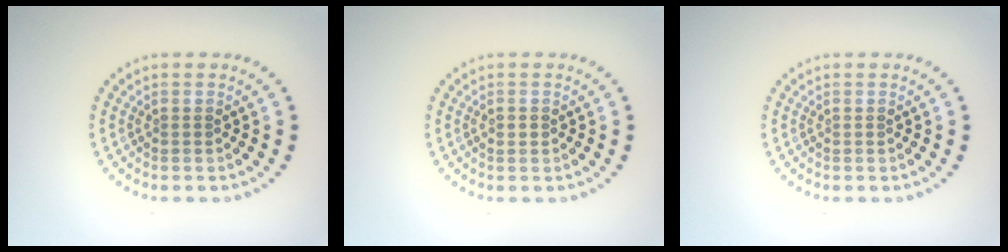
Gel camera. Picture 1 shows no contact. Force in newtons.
{"total": 1.0, "press": 1.0, "slide": 0.1}
{"total": 0.0}